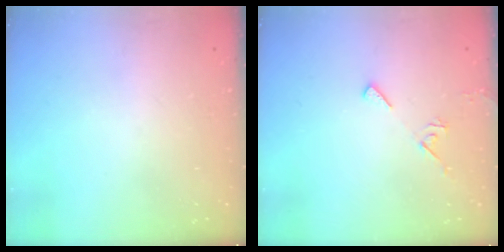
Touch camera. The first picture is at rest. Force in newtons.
{"total": 5.2, "press": 5.2, "slide": 0.6}